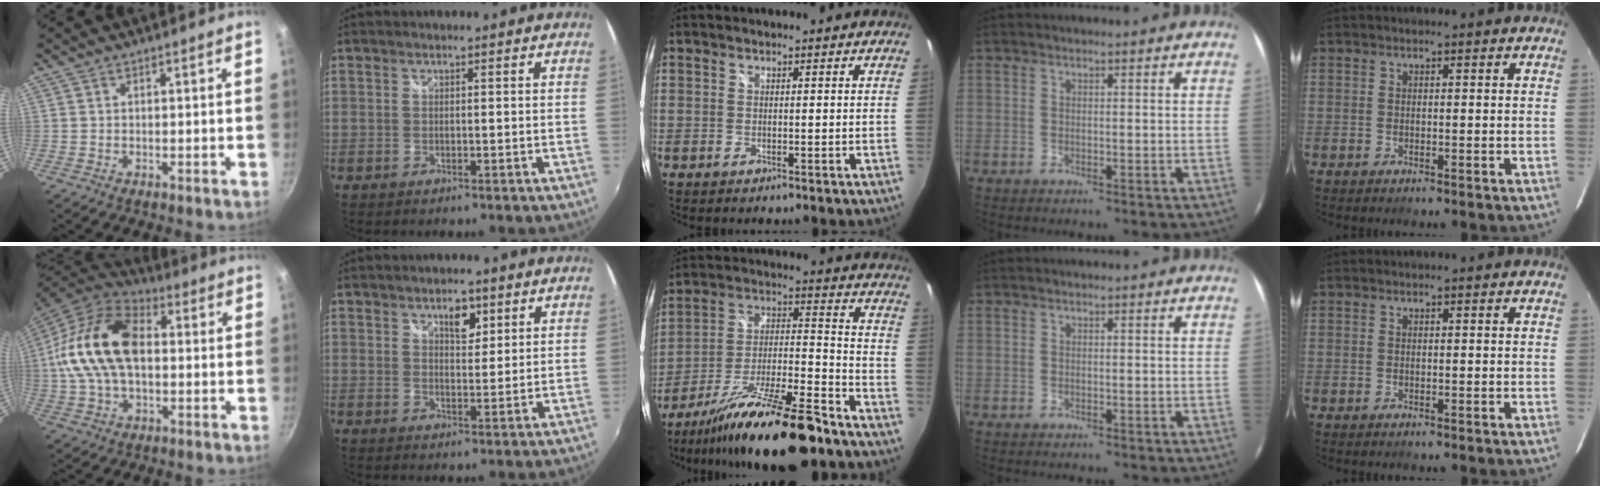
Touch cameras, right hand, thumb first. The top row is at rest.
{"thumb": {"total": 19.9, "force": [1.3, 12.3, 15.6], "torque": [-0.286, 0.030, 0.010]}, "index": {"total": 3.9, "force": [2.3, 1.8, 2.5], "torque": [-0.034, 0.005, 0.038]}, "middle": {"total": 20.7, "force": [-15.6, 3.0, 13.2], "torque": [-0.235, -0.023, -0.257]}}